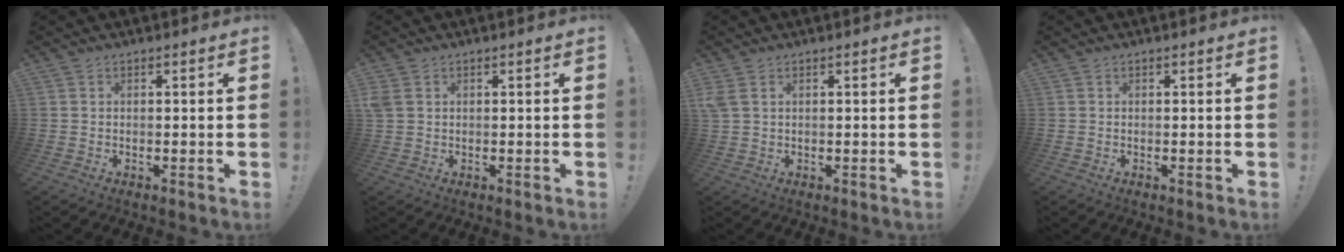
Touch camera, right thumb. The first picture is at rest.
{"total": 2.7, "force": [0.7, 1.8, 1.9], "torque": [-0.042, 0.002, 0.014]}
{"total": 2.6, "force": [1.0, 0.9, 2.1], "torque": [-0.041, -0.001, 0.022]}
{"total": 0.0}